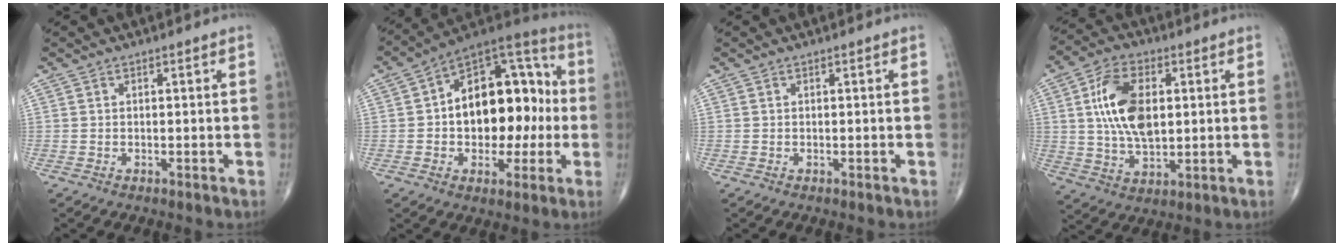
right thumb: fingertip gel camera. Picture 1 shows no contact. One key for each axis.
{"total": 21.3, "fx": -0.2, "fy": 13.0, "fz": 16.8, "tx": -0.204, "ty": 0.042, "tz": -0.005}
{"total": 0.0}
{"total": 13.5, "fx": 2.4, "fy": 7.7, "fz": 10.9, "tx": -0.192, "ty": -0.002, "tz": 0.045}